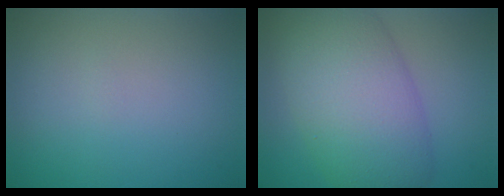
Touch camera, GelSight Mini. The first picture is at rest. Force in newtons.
{"total": 9.9, "press": 9.9, "slide": 0.7}